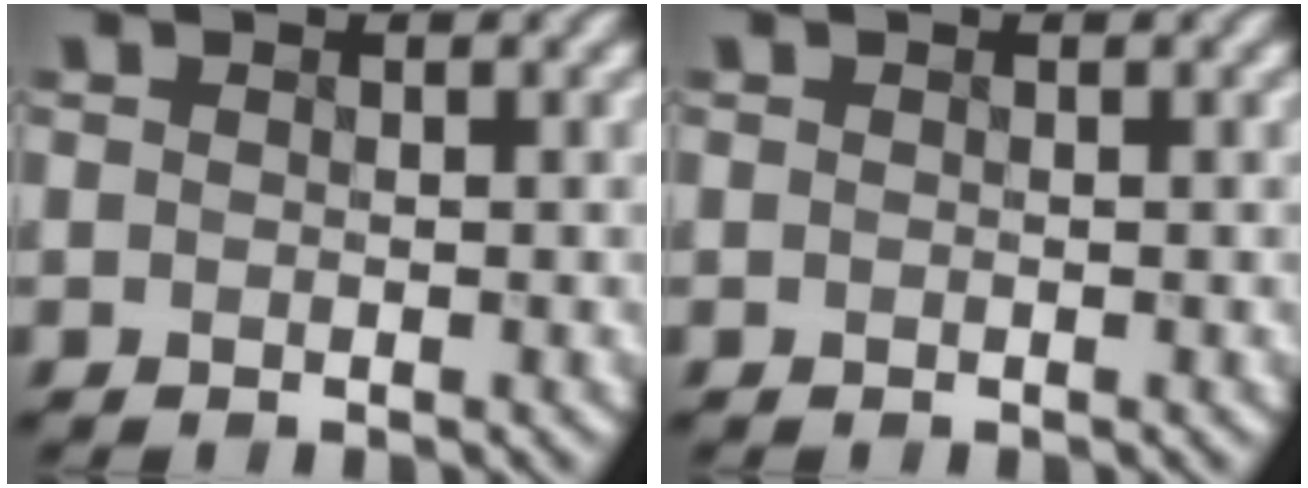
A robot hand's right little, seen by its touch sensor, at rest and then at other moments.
{"total": 0.0}